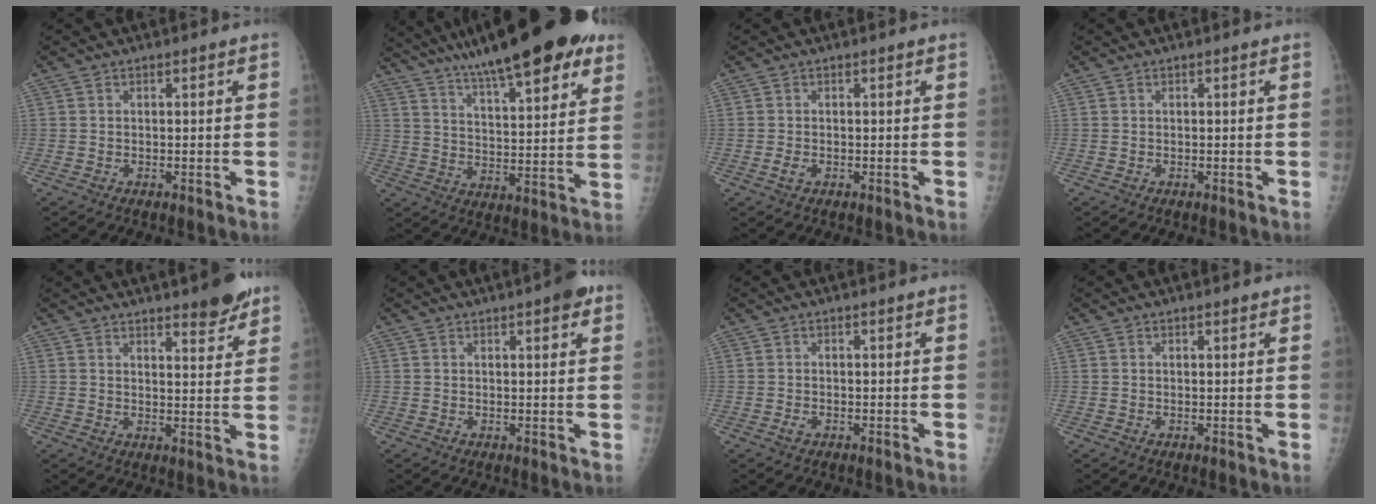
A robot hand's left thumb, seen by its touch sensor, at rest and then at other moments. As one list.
[{"total": 24.7, "force": [17.0, 5.7, 17.0], "torque": [-0.242, -0.034, 0.253]}, {"total": 1.5, "force": [0.1, 0.8, 1.2], "torque": [-0.022, 0.003, 0.005]}, {"total": 0.0}, {"total": 6.8, "force": [5.3, 1.3, 4.0], "torque": [-0.040, -0.038, 0.076]}, {"total": 4.3, "force": [2.5, 1.1, 3.2], "torque": [-0.034, -0.006, 0.029]}, {"total": 0.9, "force": [0.1, 0.4, 0.8], "torque": [-0.014, 0.005, 0.005]}, {"total": 1.1, "force": [0.9, 0.2, 0.5], "torque": [-0.004, -0.005, 0.015]}]